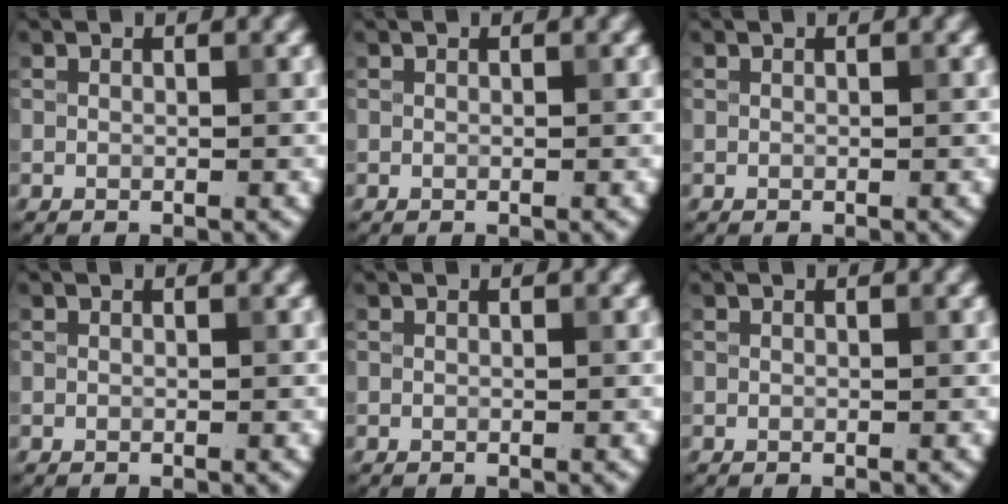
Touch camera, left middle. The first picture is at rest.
{"total": 0.0}
{"total": 0.0}
{"total": 0.0}
{"total": 0.0}
{"total": 0.0}